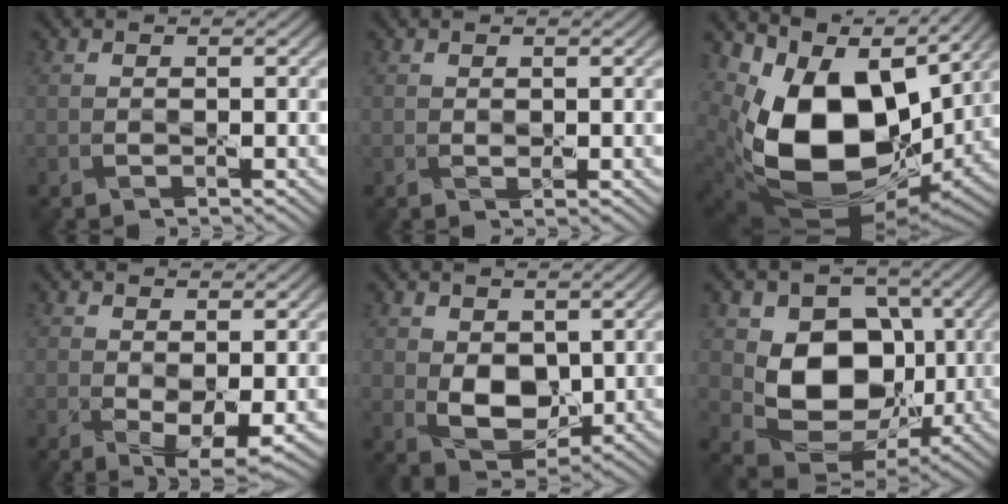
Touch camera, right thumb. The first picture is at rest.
{"total": 0.6, "force": [0.1, 0.4, 0.5], "torque": [-0.008, -0.003, 0.004]}
{"total": 16.8, "force": [1.3, 11.5, 12.2], "torque": [-0.245, -0.035, 0.036]}
{"total": 3.6, "force": [0.0, 1.6, 3.2], "torque": [-0.065, -0.012, 0.007]}
{"total": 6.7, "force": [1.0, 4.6, 4.8], "torque": [-0.105, -0.014, 0.024]}
{"total": 10.9, "force": [1.0, 8.5, 6.7], "torque": [-0.126, -0.019, 0.015]}